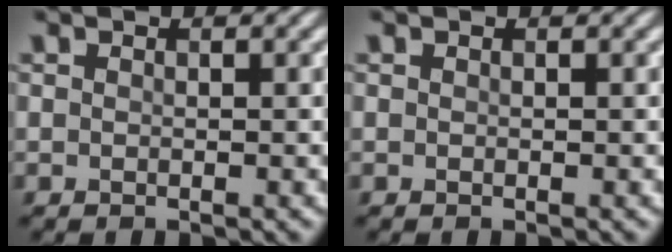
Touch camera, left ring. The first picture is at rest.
{"total": 0.0}